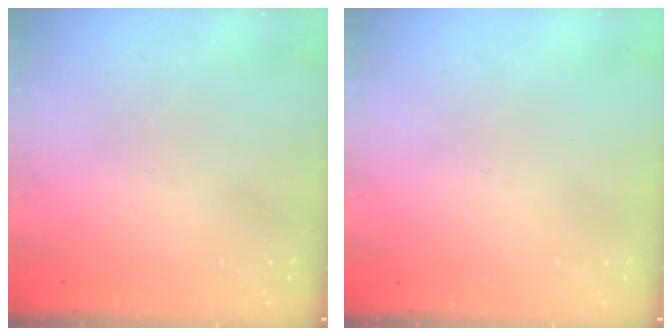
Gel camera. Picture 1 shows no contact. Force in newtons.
{"total": 0.0}